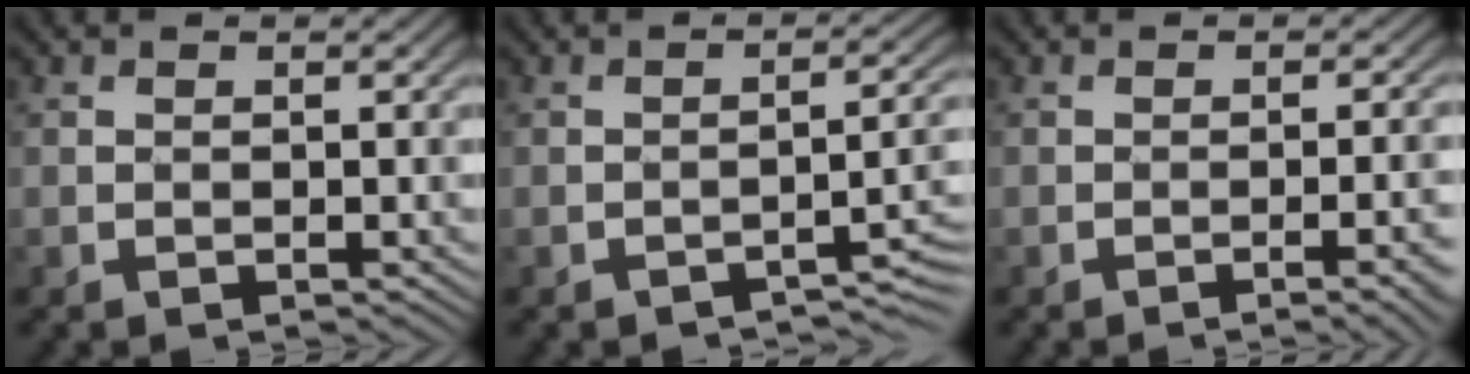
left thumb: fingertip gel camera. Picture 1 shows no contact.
{"total": 4.0, "force": [-2.8, 0.9, 2.7], "torque": [-0.031, 0.011, -0.043]}
{"total": 4.5, "force": [-1.7, 0.9, 4.1], "torque": [-0.048, 0.010, -0.027]}